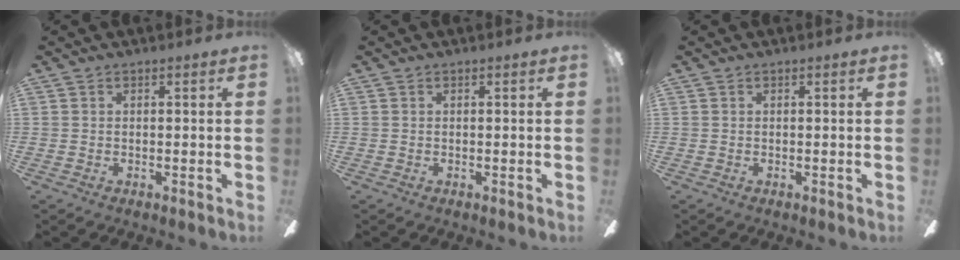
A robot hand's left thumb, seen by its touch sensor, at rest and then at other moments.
{"total": 0.0}
{"total": 0.0}